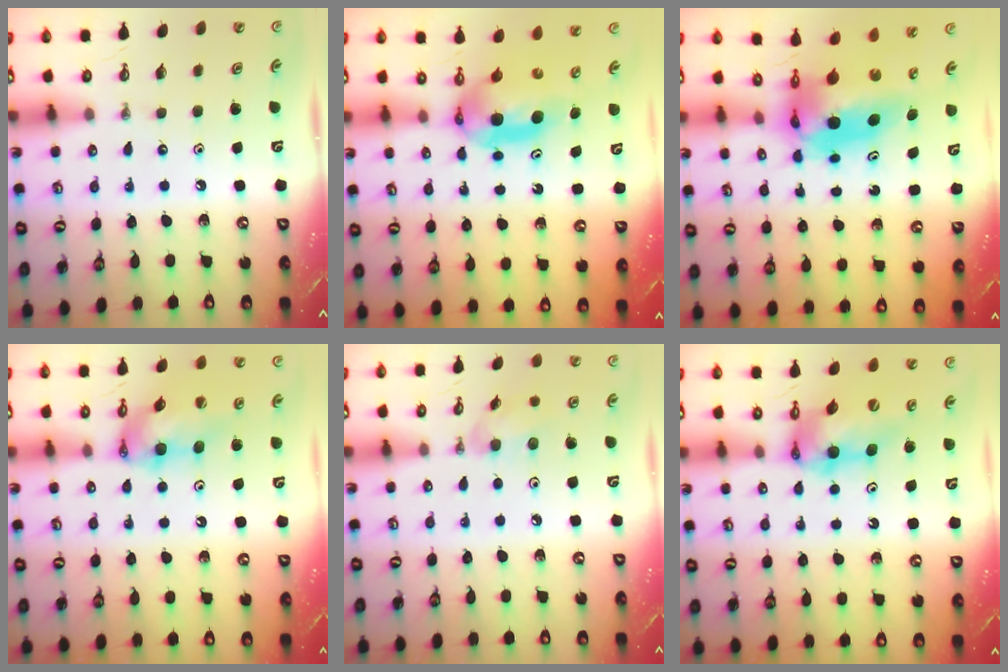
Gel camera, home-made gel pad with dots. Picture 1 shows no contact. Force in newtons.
{"total": 9.8, "press": 4.7, "slide": 8.5}
{"total": 8.2, "press": 8.1, "slide": 0.9}
{"total": 12.2, "press": 12.1, "slide": 1.2}
{"total": 6.7, "press": 6.6, "slide": 0.8}
{"total": 10.9, "press": 10.8, "slide": 1.0}